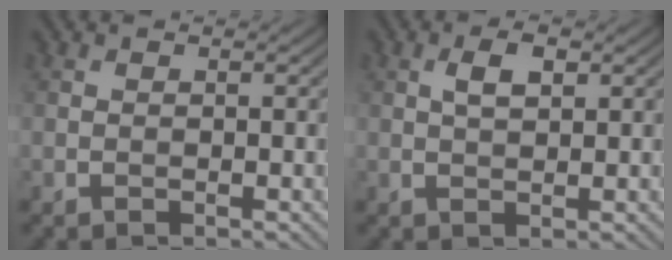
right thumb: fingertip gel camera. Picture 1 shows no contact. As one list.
[{"total": 2.6, "force": [0.9, 1.1, 2.2], "torque": [-0.043, 0.005, 0.016]}]